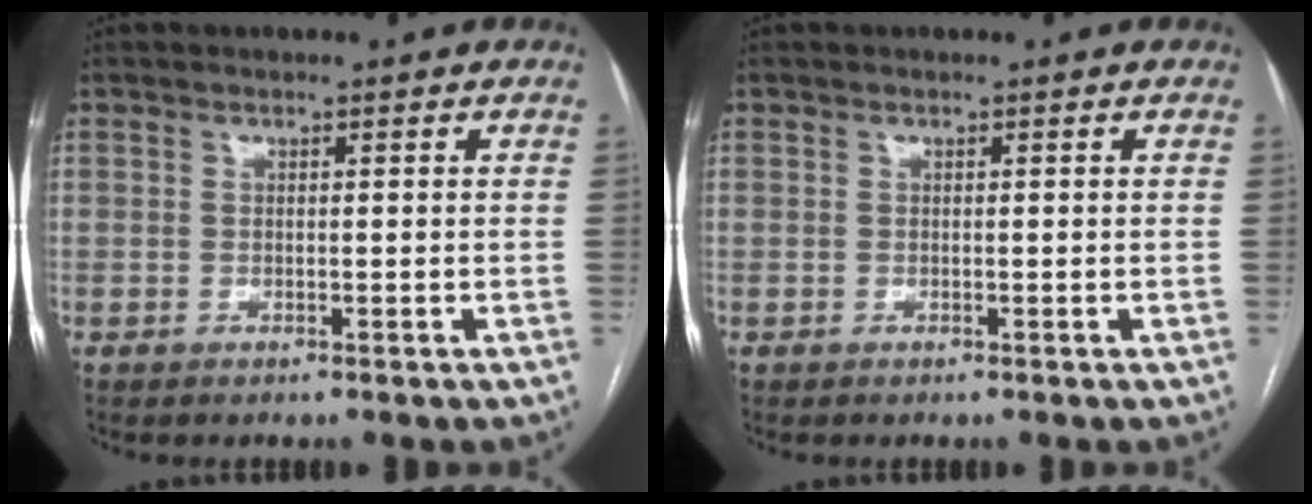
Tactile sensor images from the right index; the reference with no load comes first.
{"total": 0.0}